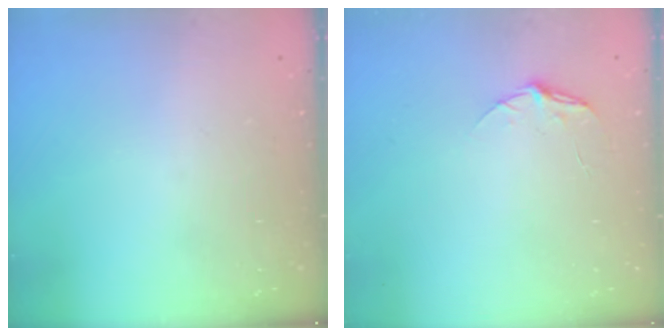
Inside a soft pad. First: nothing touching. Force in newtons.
{"total": 5.3, "press": 5.2, "slide": 0.6}